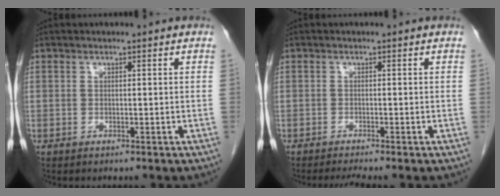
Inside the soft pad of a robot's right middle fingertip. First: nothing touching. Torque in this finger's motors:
{"motor_torque": [0.12, -0.02, 0.00, 0.02]}